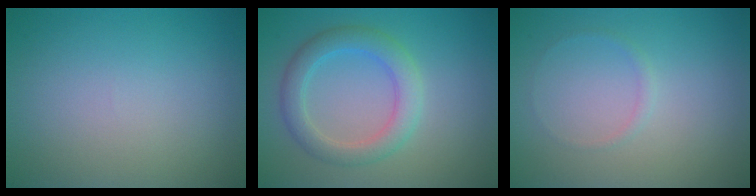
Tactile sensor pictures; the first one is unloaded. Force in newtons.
{"total": 3.7, "press": 3.7, "slide": 0.5}
{"total": 0.7, "press": 0.7, "slide": 0.1}